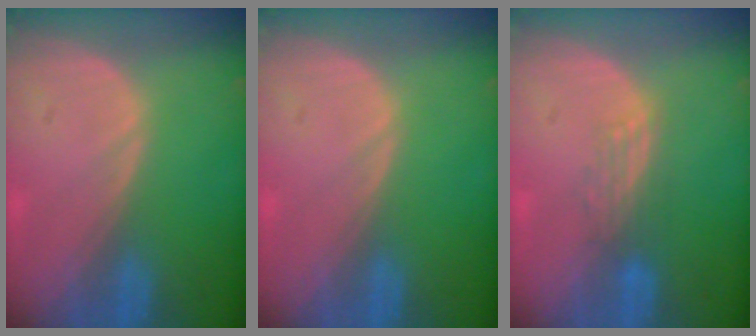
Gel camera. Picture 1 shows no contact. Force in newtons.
{"total": 0.0}
{"total": 2.8, "press": 2.4, "slide": 1.4}